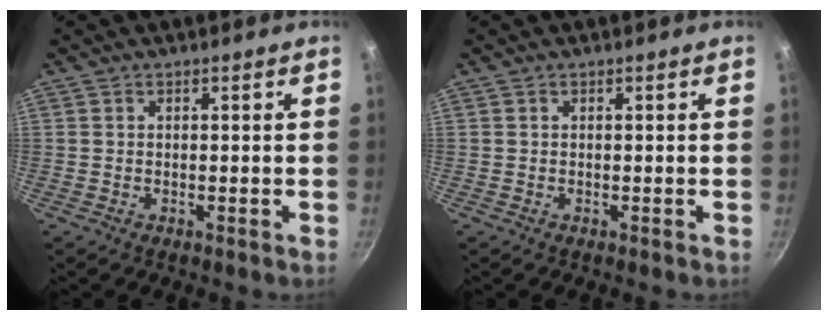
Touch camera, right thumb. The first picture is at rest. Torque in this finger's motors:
{"motor_torque": [0.00, 0.00, 0.00, 0.00, 0.00]}